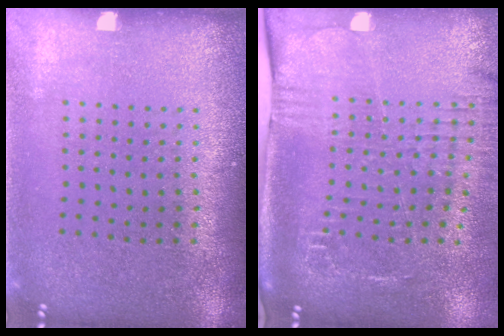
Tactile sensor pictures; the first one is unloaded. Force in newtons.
{"total": 2.6, "press": 2.1, "slide": 1.6}